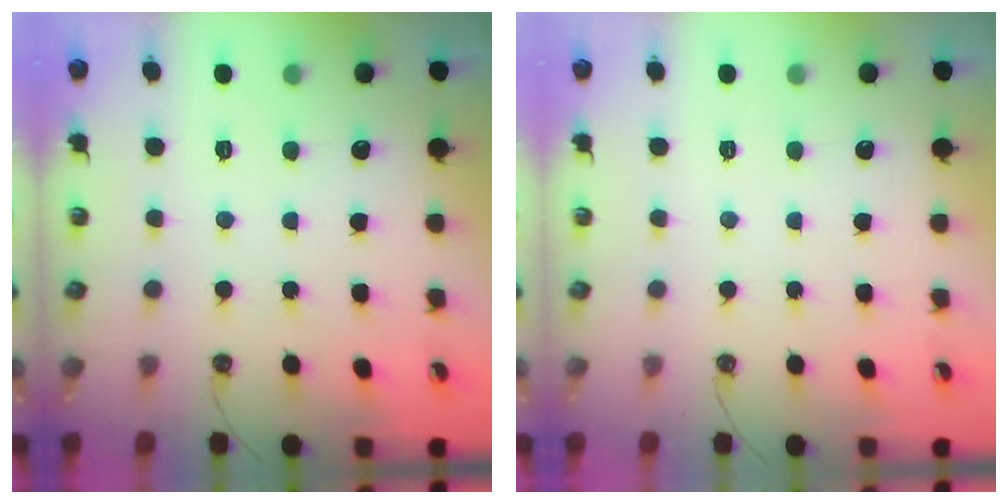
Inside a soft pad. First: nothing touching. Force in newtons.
{"total": 0.0}